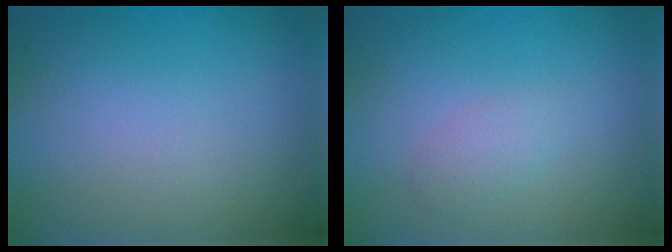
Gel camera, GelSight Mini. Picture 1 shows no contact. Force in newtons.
{"total": 1.4, "press": 1.4, "slide": 0.1}